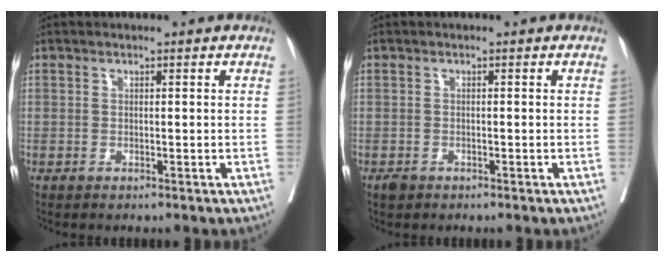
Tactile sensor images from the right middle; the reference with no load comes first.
{"total": 1.0, "force": [-0.7, 0.6, 0.3], "torque": [-0.009, 0.000, -0.011]}